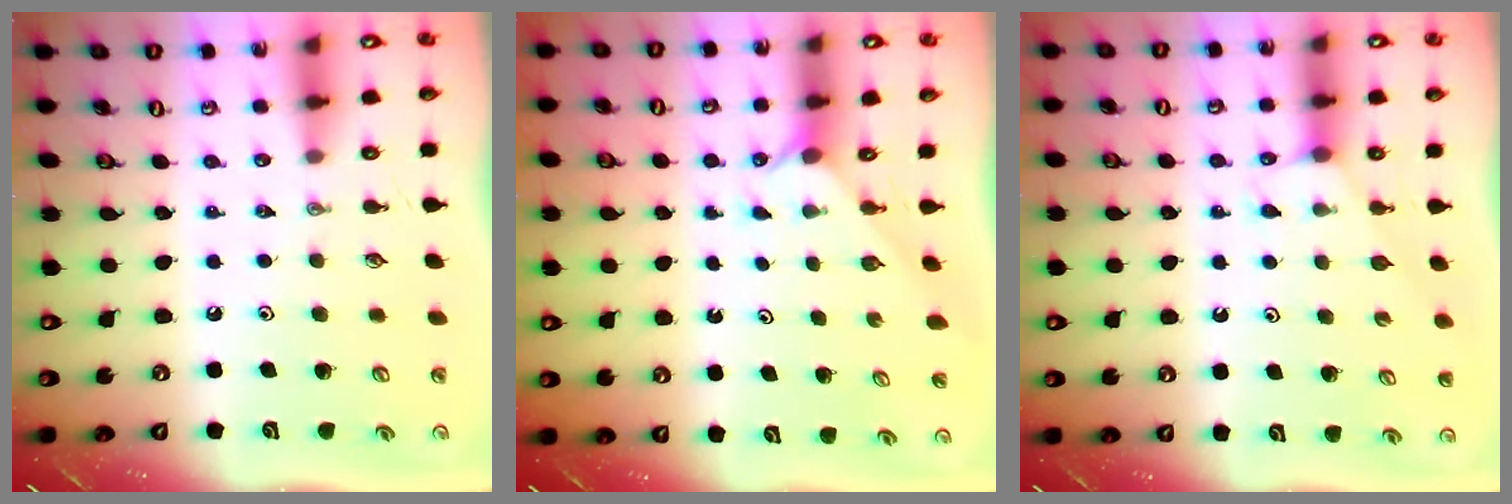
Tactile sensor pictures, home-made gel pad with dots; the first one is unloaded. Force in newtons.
{"total": 0.9, "press": 0.9, "slide": 0.1}
{"total": 6.1, "press": 6.1, "slide": 0.5}